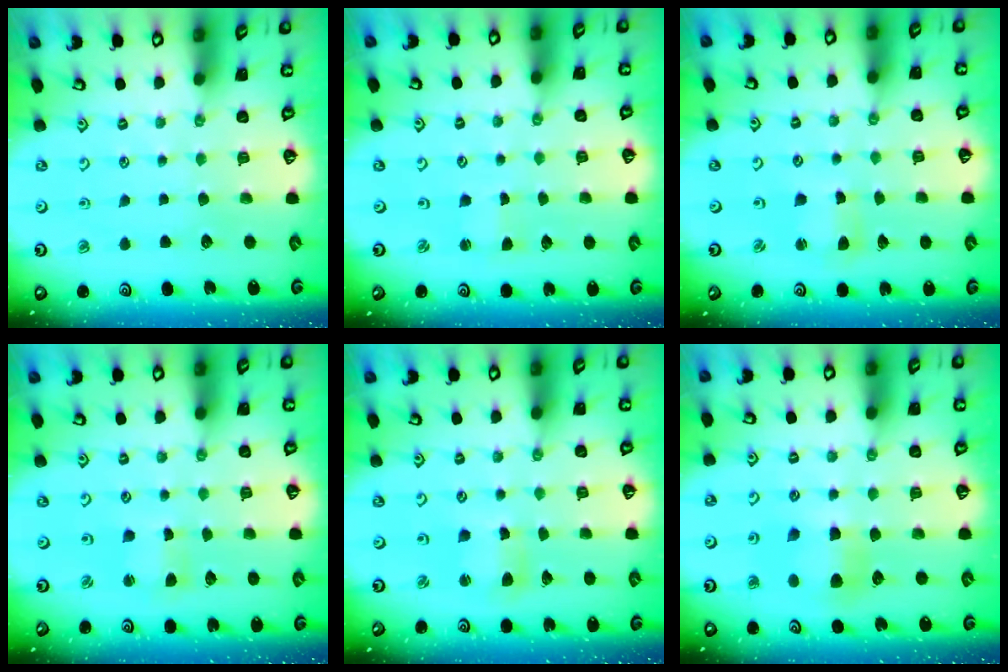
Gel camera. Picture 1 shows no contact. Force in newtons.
{"total": 1.1, "press": 1.1, "slide": 0.1}
{"total": 3.3, "press": 3.3, "slide": 0.3}
{"total": 1.9, "press": 1.9, "slide": 0.3}
{"total": 4.0, "press": 4.0, "slide": 0.4}
{"total": 6.5, "press": 6.5, "slide": 0.6}